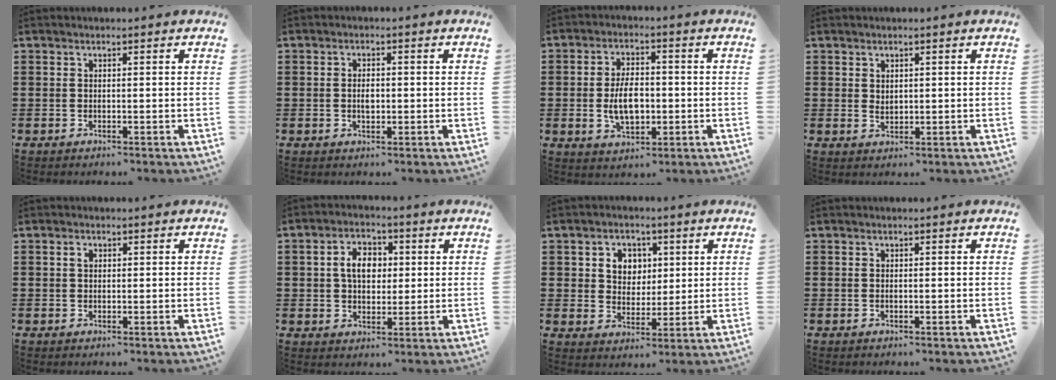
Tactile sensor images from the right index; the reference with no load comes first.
{"total": 2.2, "force": [-0.1, 0.9, 2.0], "torque": [-0.040, 0.001, -0.002]}
{"total": 6.6, "force": [-0.8, 3.7, 5.5], "torque": [-0.097, -0.003, -0.020]}
{"total": 1.4, "force": [0.9, 0.9, 0.6], "torque": [-0.012, 0.005, 0.017]}
{"total": 1.2, "force": [0.3, 0.8, 0.8], "torque": [-0.017, 0.006, 0.005]}
{"total": 5.9, "force": [0.8, 4.2, 4.1], "torque": [-0.085, 0.014, 0.007]}
{"total": 4.8, "force": [1.5, 4.3, 1.6], "torque": [-0.044, 0.014, 0.023]}
{"total": 0.0}